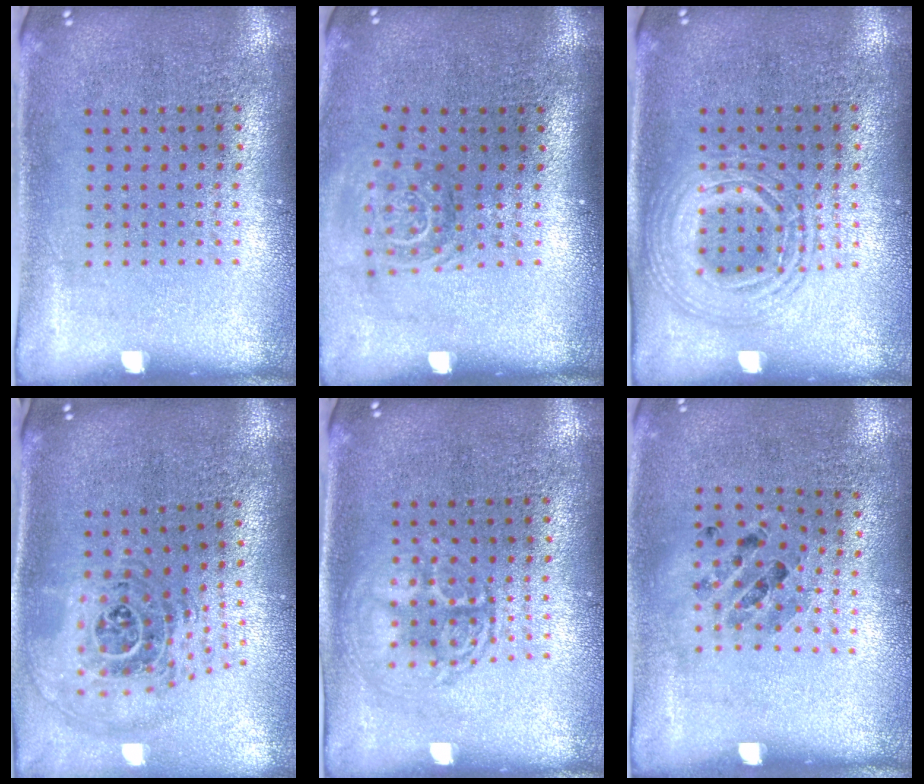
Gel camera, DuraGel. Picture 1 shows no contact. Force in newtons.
{"total": 1.6, "press": 1.1, "slide": 1.1}
{"total": 1.7, "press": 1.7, "slide": 0.1}
{"total": 1.7, "press": 1.4, "slide": 0.9}
{"total": 2.6, "press": 2.6, "slide": 0.4}
{"total": 0.8, "press": 0.8, "slide": 0.3}